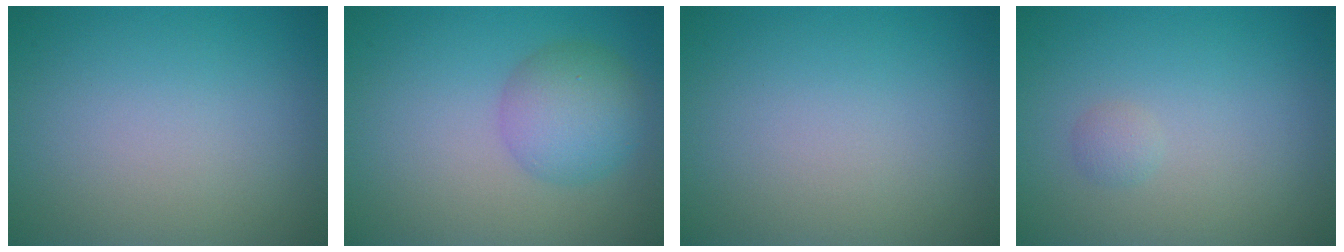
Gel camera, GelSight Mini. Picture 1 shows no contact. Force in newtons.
{"total": 4.2, "press": 4.2, "slide": 0.1}
{"total": 0.0}
{"total": 0.7, "press": 0.7, "slide": 0.0}